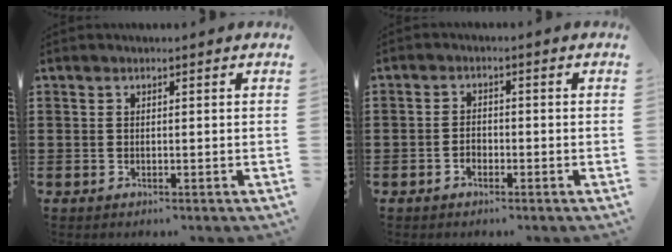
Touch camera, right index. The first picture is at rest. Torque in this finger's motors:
{"motor_torque": [-0.49, 1.47, -0.02, 0.00]}